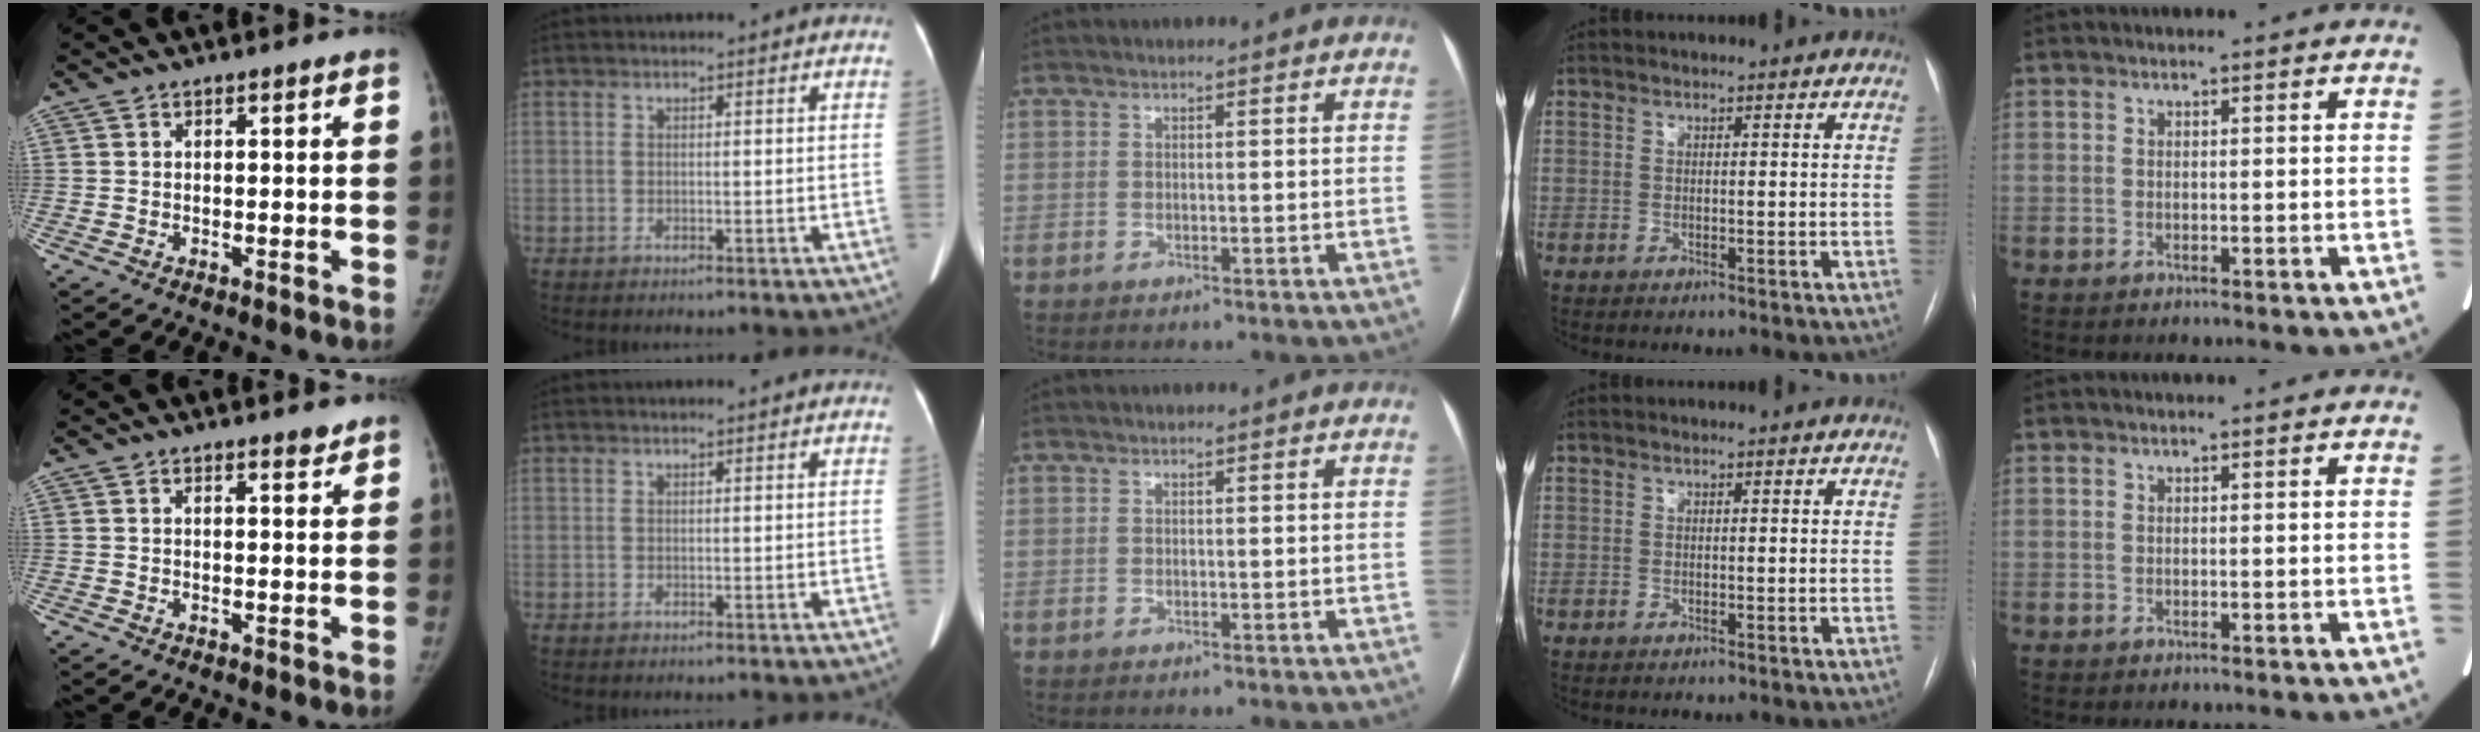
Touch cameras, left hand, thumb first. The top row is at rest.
{"thumb": {"total": 1.6, "force": [1.4, 0.4, 0.6], "torque": [-0.001, -0.011, 0.019]}, "index": {"total": 0.8, "force": [0.8, 0.0, 0.2], "torque": [-0.008, 0.008, 0.014]}}